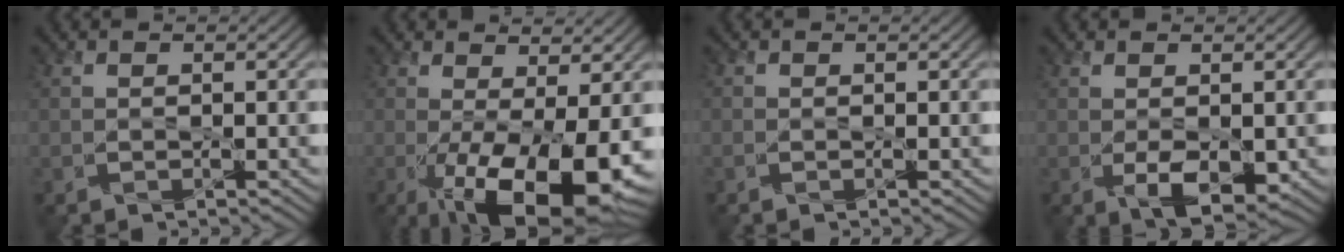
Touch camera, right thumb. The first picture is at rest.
{"total": 12.1, "force": [-3.4, 4.6, 10.7], "torque": [-0.186, -0.021, -0.042]}
{"total": 0.0}
{"total": 3.6, "force": [-0.4, 1.8, 3.1], "torque": [-0.057, -0.005, -0.002]}